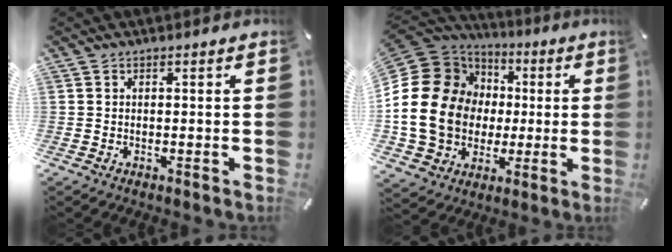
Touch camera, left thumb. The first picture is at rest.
{"total": 23.1, "force": [0.4, 19.7, 12.0], "torque": [-0.254, -0.004, 0.028]}